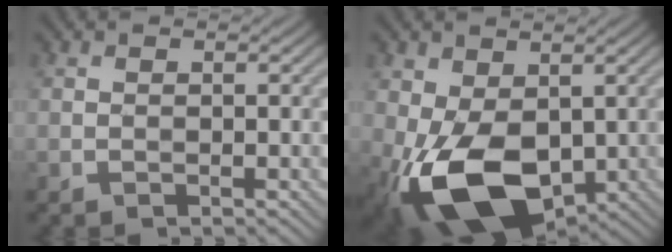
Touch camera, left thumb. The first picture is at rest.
{"total": 12.5, "force": [-2.6, 7.6, 9.6], "torque": [-0.218, -0.015, -0.045]}